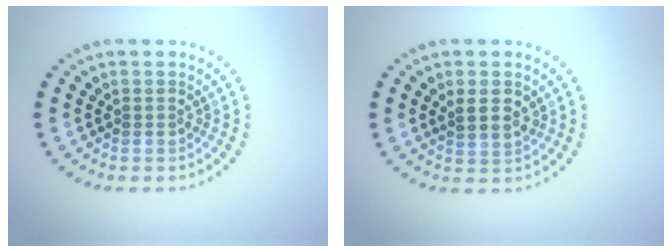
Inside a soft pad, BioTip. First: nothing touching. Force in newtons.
{"total": 2.3, "press": 2.2, "slide": 0.8}